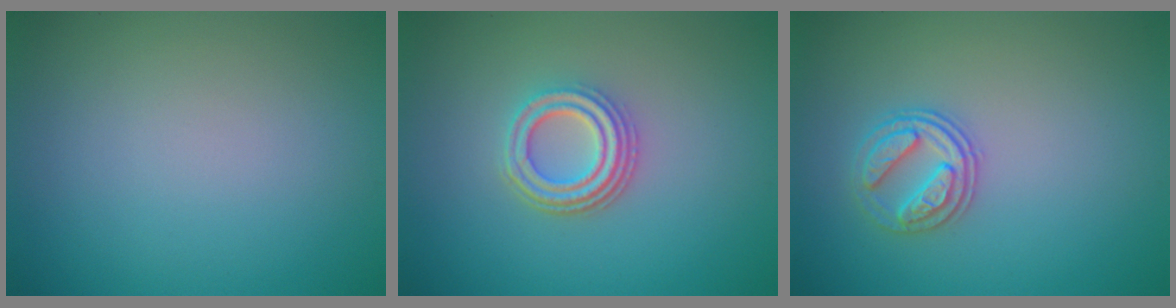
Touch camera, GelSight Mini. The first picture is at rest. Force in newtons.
{"total": 3.7, "press": 3.0, "slide": 2.2}
{"total": 2.6, "press": 2.5, "slide": 0.7}